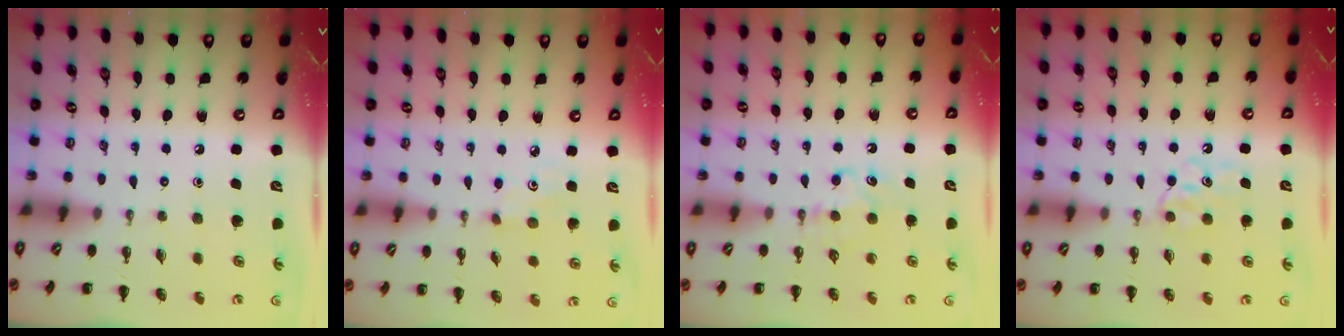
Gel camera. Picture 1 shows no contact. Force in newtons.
{"total": 2.7, "press": 2.7, "slide": 0.3}
{"total": 6.0, "press": 5.8, "slide": 1.5}
{"total": 5.8, "press": 5.6, "slide": 1.6}